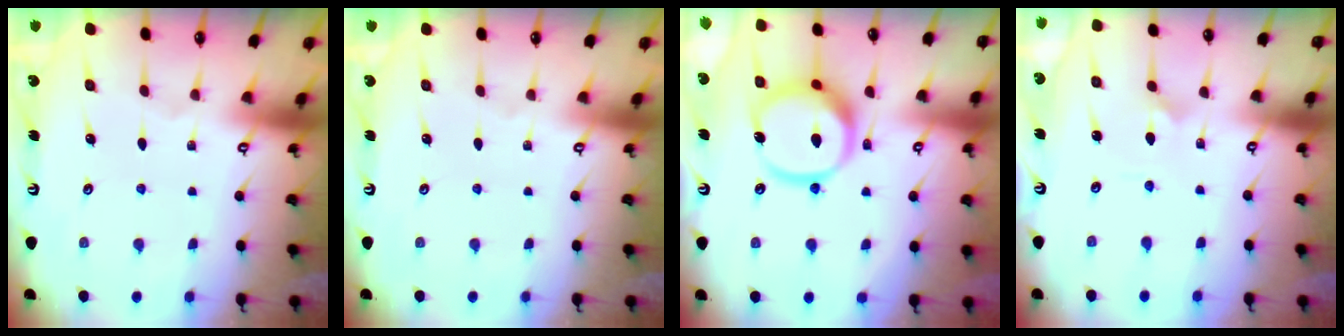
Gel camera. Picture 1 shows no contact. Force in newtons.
{"total": 0.0}
{"total": 15.8, "press": 15.8, "slide": 1.6}
{"total": 2.4, "press": 2.4, "slide": 0.2}